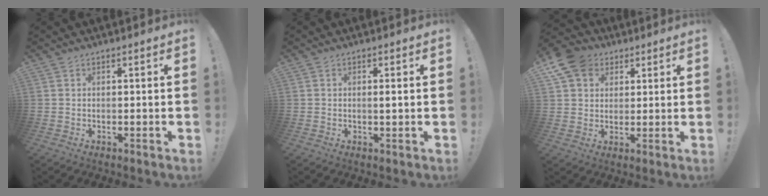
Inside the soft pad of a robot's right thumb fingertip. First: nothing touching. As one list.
[{"total": 1.3, "force": [0.1, 0.1, 1.3], "torque": [-0.015, -0.004, -0.003]}, {"total": 10.2, "force": [4.6, 8.1, 4.0], "torque": [-0.078, -0.017, 0.094]}]